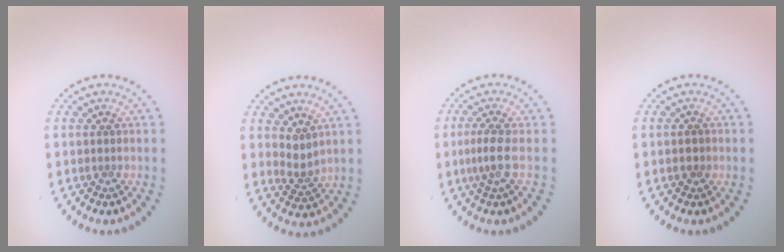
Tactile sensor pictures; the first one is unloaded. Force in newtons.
{"total": 1.7, "press": 1.3, "slide": 1.1}
{"total": 2.0, "press": 1.4, "slide": 1.4}
{"total": 1.0, "press": 1.0, "slide": 0.1}